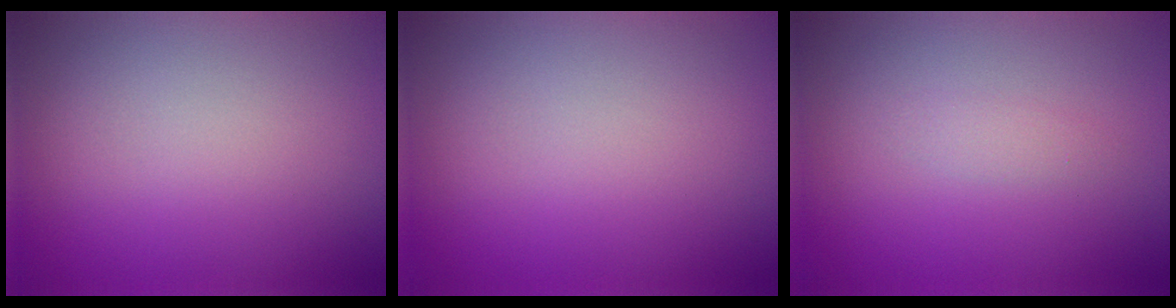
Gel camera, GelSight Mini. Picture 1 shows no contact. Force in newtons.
{"total": 0.0}
{"total": 0.8, "press": 0.8, "slide": 0.0}